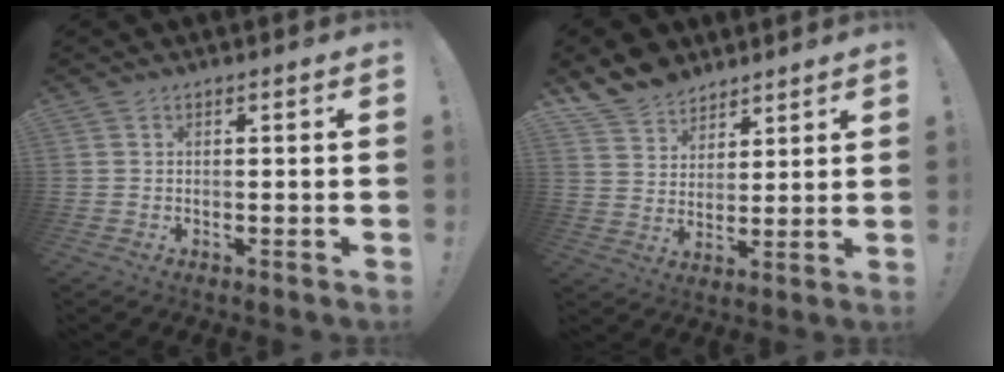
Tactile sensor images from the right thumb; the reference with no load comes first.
{"total": 9.4, "force": [7.8, 5.2, 0.9], "torque": [-0.026, -0.061, 0.156]}